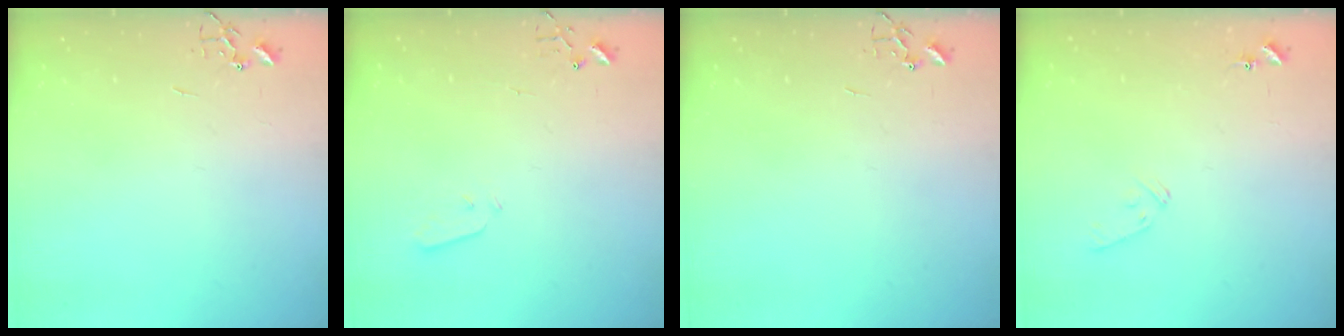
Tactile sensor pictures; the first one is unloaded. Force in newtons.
{"total": 3.4, "press": 3.3, "slide": 0.7}
{"total": 0.0}
{"total": 6.7, "press": 6.7, "slide": 0.7}